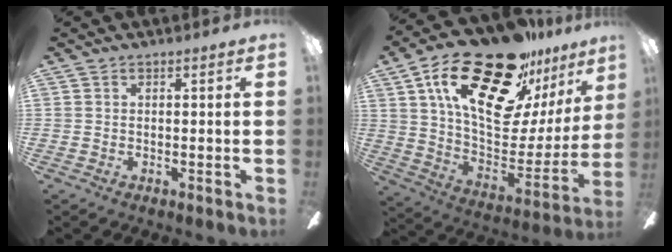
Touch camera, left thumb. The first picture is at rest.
{"total": 28.2, "force": [18.1, 11.6, 18.3], "torque": [-0.312, -0.112, 0.313]}